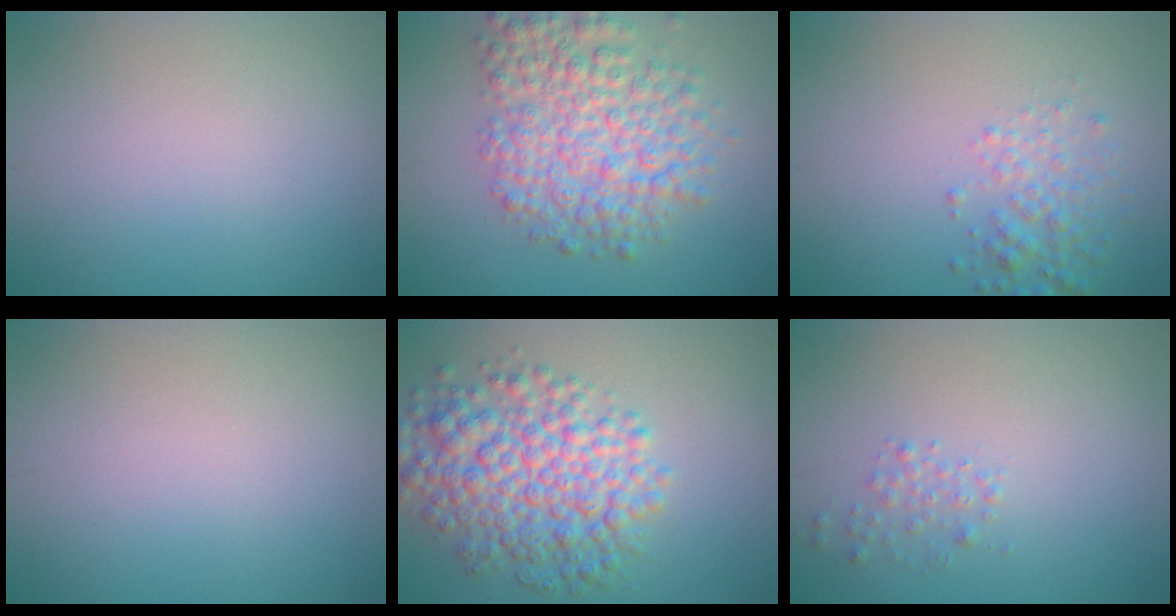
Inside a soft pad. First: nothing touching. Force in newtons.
{"total": 6.8, "press": 6.8, "slide": 0.3}
{"total": 2.4, "press": 2.4, "slide": 0.1}
{"total": 0.0}
{"total": 7.4, "press": 7.4, "slide": 0.2}
{"total": 1.1, "press": 1.1, "slide": 0.0}